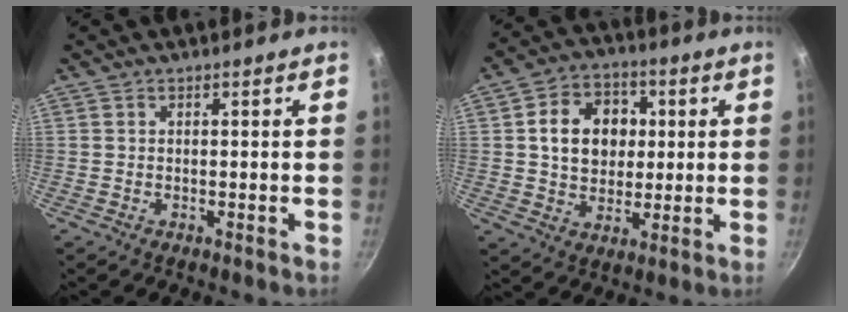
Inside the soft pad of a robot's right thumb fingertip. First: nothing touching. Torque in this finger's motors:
{"motor_torque": [-0.66, 1.05, 0.29, 0.02, 0.11]}